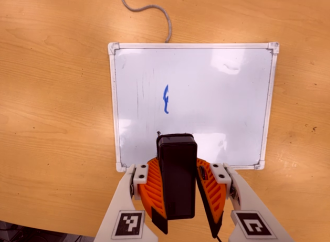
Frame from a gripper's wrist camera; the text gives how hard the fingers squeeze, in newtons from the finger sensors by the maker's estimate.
{"total": 9.1, "left": 9.5, "right": 8.7}